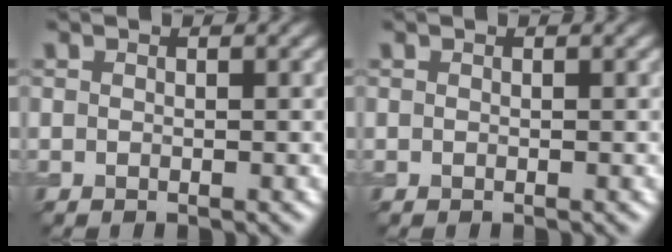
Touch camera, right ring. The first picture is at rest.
{"total": 0.0}